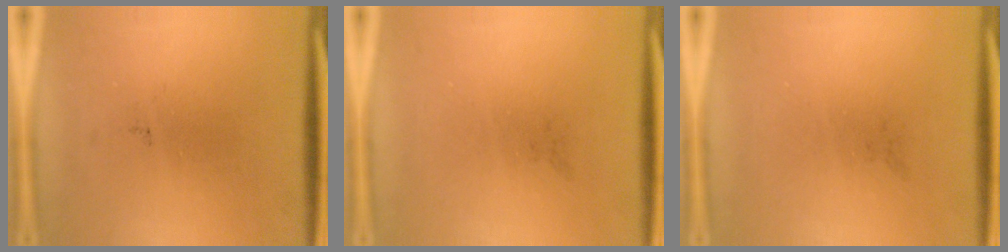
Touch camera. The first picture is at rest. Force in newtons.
{"total": 0.0}
{"total": 0.0}